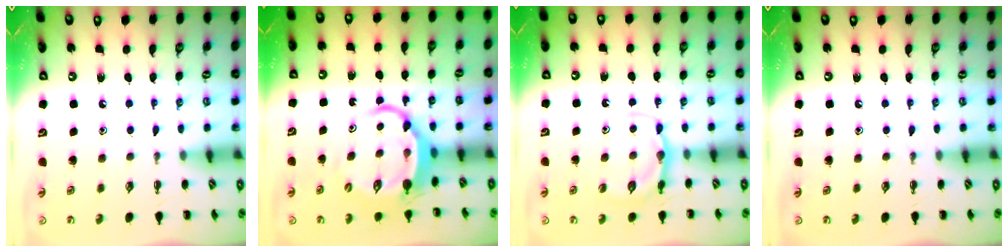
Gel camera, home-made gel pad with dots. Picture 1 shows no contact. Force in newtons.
{"total": 6.9, "press": 6.8, "slide": 1.2}
{"total": 5.2, "press": 5.2, "slide": 0.9}
{"total": 0.0}